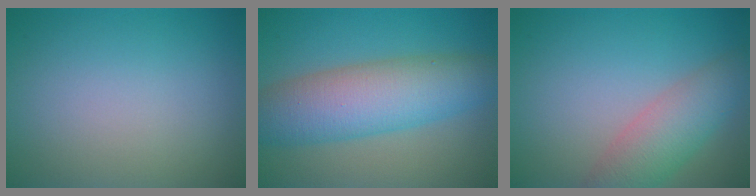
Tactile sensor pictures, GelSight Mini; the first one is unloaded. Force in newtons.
{"total": 8.1, "press": 8.1, "slide": 0.0}
{"total": 4.6, "press": 4.6, "slide": 0.1}